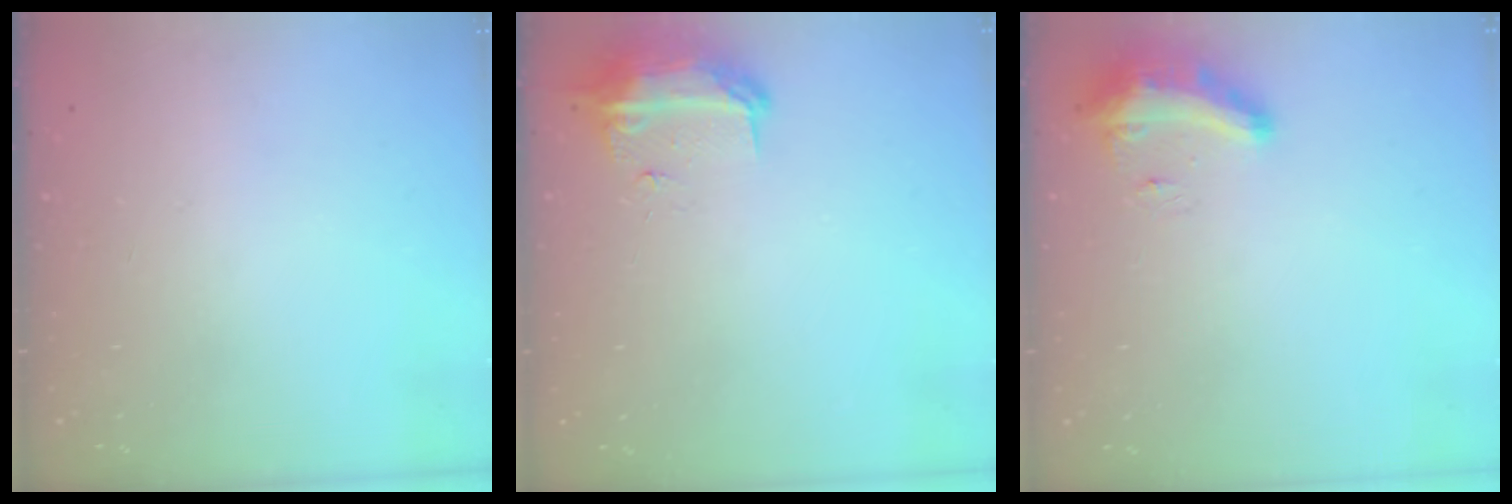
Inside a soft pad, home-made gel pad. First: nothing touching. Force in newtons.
{"total": 11.1, "press": 9.9, "slide": 5.0}
{"total": 8.9, "press": 8.9, "slide": 0.6}